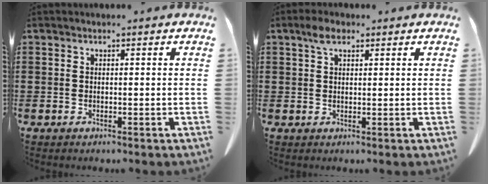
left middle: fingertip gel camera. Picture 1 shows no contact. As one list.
[{"total": 3.0, "force": [1.8, 1.3, 2.1], "torque": [-0.046, 0.006, 0.033]}]